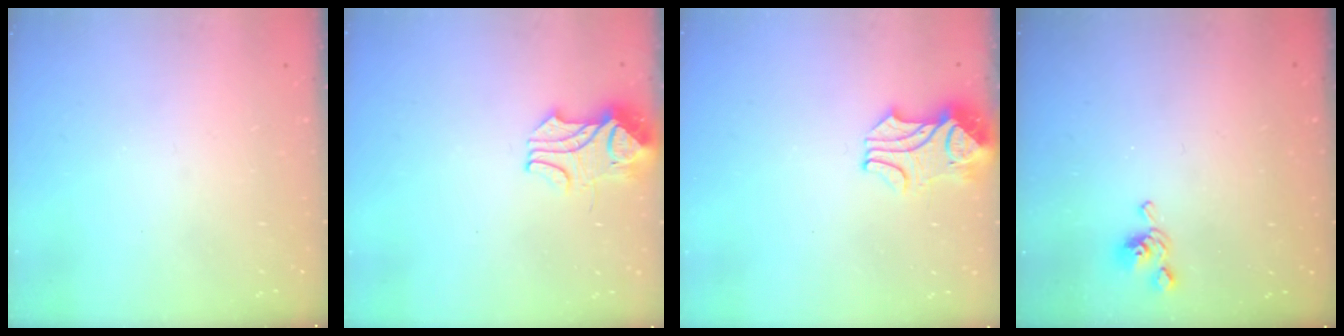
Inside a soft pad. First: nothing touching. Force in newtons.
{"total": 2.1, "press": 1.9, "slide": 0.9}
{"total": 2.5, "press": 2.3, "slide": 1.0}
{"total": 4.9, "press": 4.9, "slide": 0.3}